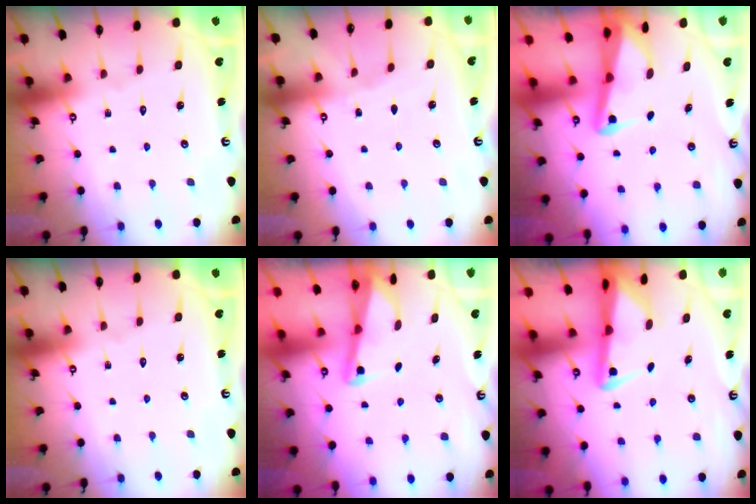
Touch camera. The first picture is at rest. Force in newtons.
{"total": 1.8, "press": 1.8, "slide": 0.3}
{"total": 3.3, "press": 3.2, "slide": 0.8}
{"total": 0.0}
{"total": 2.1, "press": 2.0, "slide": 0.4}
{"total": 2.8, "press": 2.7, "slide": 0.6}